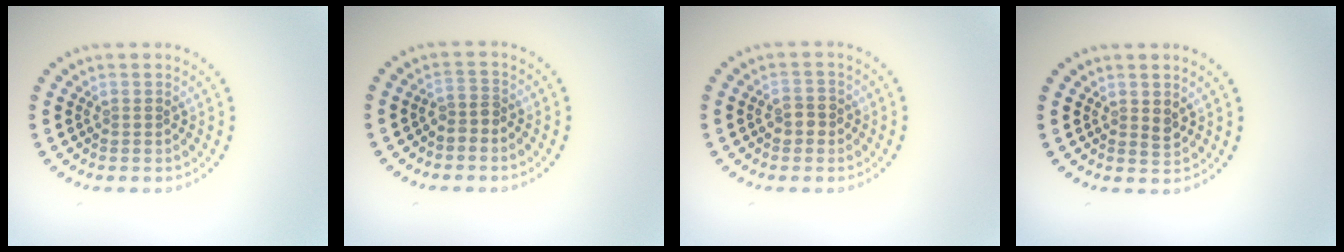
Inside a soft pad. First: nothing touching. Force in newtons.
{"total": 1.6, "press": 1.2, "slide": 1.1}
{"total": 1.7, "press": 1.6, "slide": 0.4}
{"total": 1.0, "press": 1.0, "slide": 0.3}